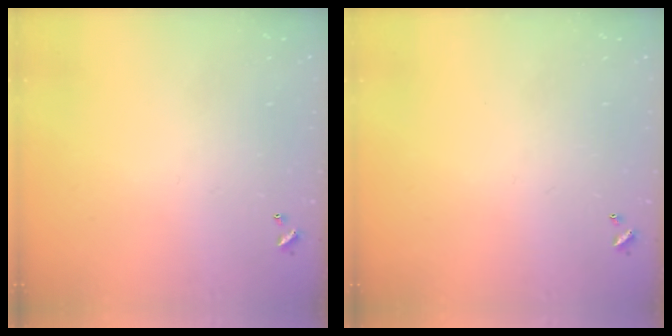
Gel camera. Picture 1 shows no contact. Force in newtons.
{"total": 0.0}